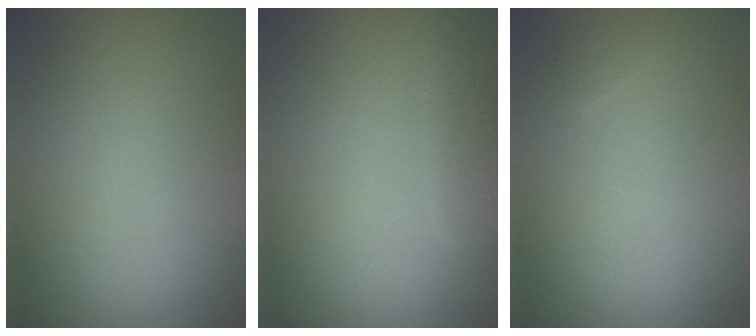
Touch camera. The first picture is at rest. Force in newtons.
{"total": 2.5, "press": 2.5, "slide": 0.1}
{"total": 0.6, "press": 0.6, "slide": 0.0}